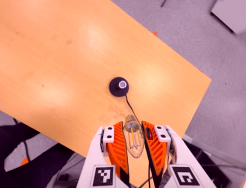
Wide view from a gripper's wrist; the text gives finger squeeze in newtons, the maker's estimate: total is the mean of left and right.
{"total": 18.0, "left": 19.3, "right": 16.7}